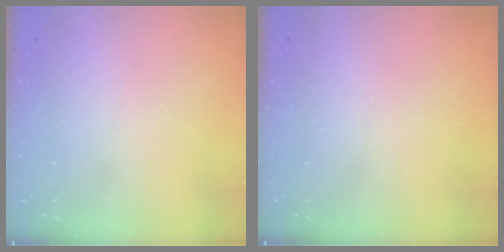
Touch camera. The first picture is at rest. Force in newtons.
{"total": 0.0}